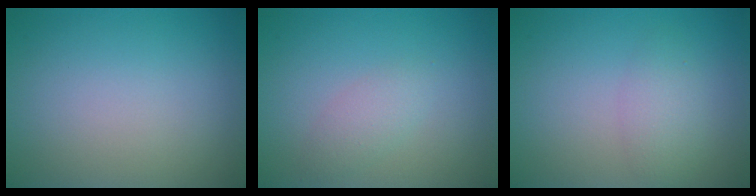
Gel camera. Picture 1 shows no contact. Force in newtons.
{"total": 1.7, "press": 1.7, "slide": 0.0}
{"total": 2.1, "press": 2.1, "slide": 0.1}